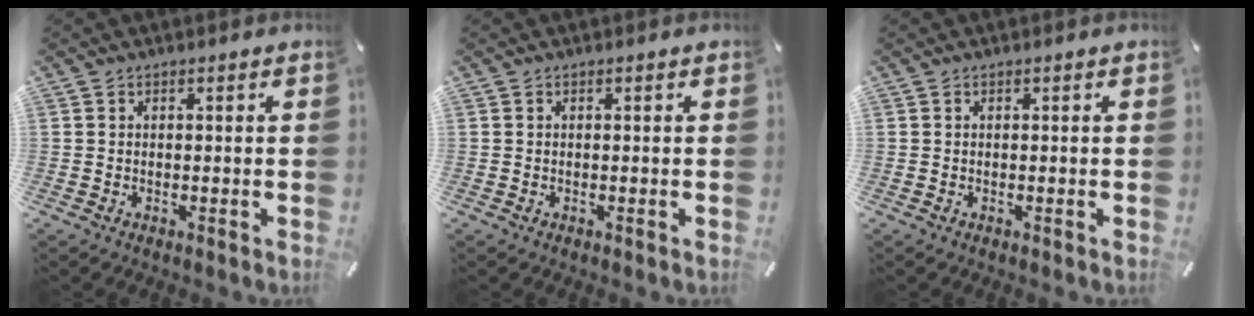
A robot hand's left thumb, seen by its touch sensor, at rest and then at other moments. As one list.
[{"total": 0.0}, {"total": 0.0}]